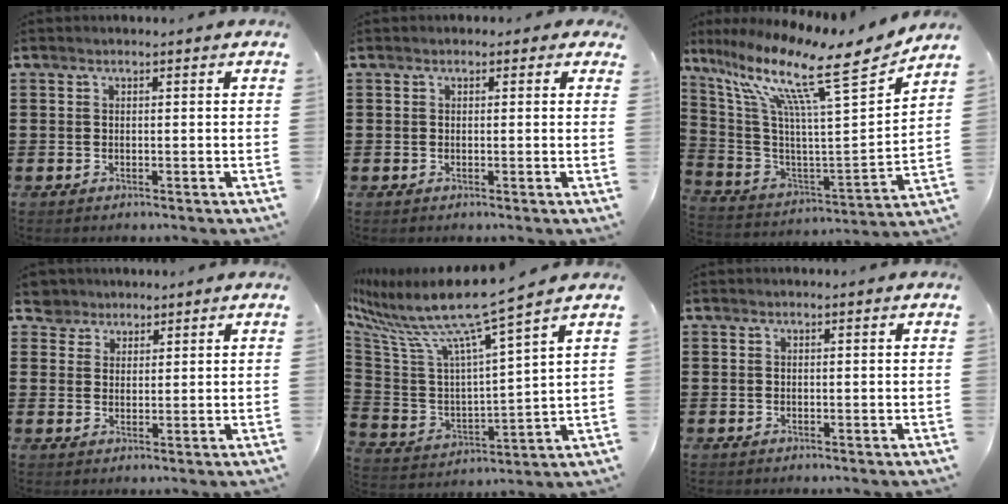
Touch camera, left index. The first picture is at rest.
{"total": 0.9, "force": [0.2, 0.8, 0.4], "torque": [-0.003, 0.005, 0.000]}
{"total": 14.5, "force": [9.9, 1.5, 10.5], "torque": [-0.219, -0.060, 0.150]}
{"total": 3.4, "force": [2.7, 2.1, -0.1], "torque": [-0.014, 0.007, 0.052]}
{"total": 10.3, "force": [8.4, -0.4, 5.9], "torque": [-0.152, -0.068, 0.133]}
{"total": 0.0}